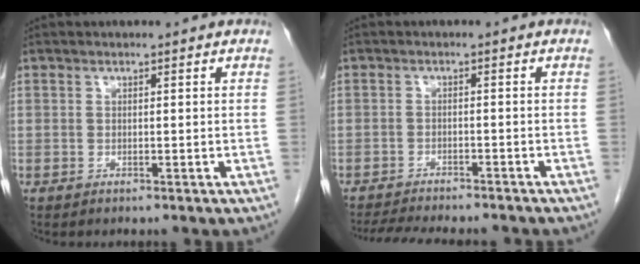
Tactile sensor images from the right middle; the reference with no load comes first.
{"total": 12.0, "force": [-10.8, 1.9, 4.7], "torque": [-0.081, -0.012, -0.143]}